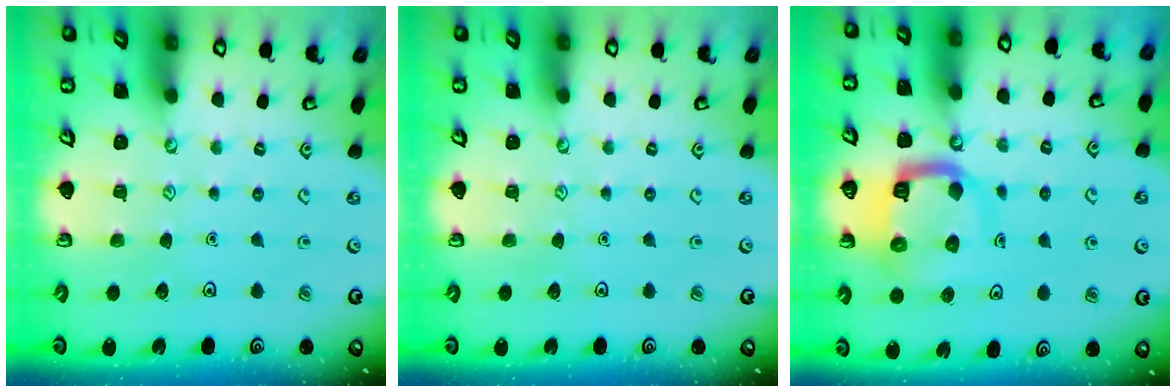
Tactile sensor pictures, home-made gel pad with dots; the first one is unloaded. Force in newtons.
{"total": 0.0}
{"total": 10.7, "press": 10.6, "slide": 1.4}